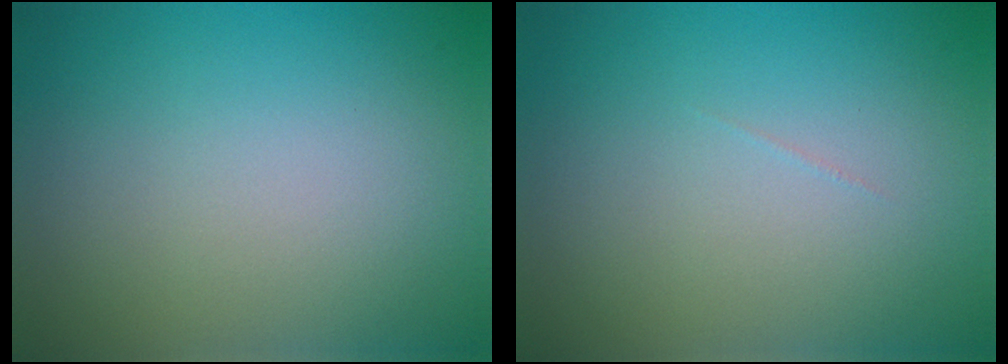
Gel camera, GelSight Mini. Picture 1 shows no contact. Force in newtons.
{"total": 0.0}